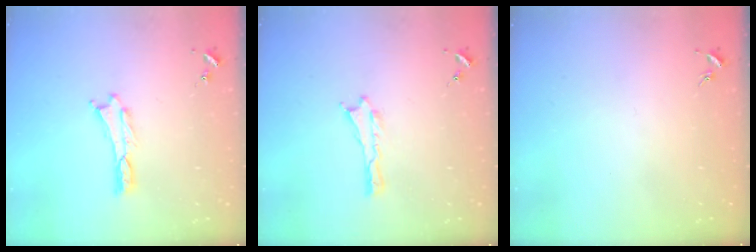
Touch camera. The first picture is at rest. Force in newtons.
{"total": 0.0}
{"total": 0.0}